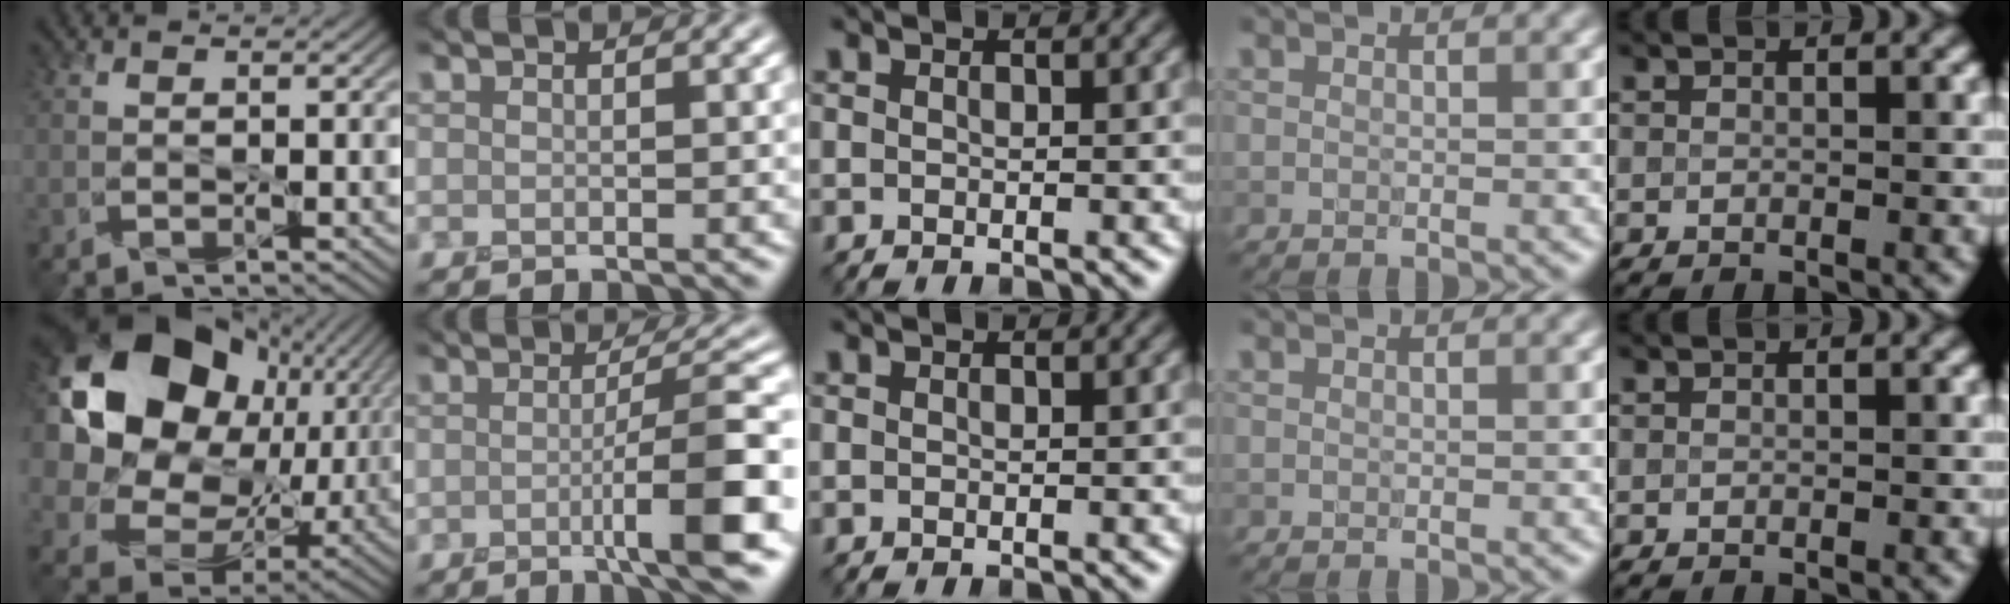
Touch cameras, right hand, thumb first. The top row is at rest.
{"thumb": {"total": 22.0, "force": [6.2, 17.5, 11.9], "torque": [-0.300, 0.012, 0.133]}, "index": {"total": 6.9, "force": [-1.5, 0.9, 6.7], "torque": [-0.096, 0.006, -0.033]}}